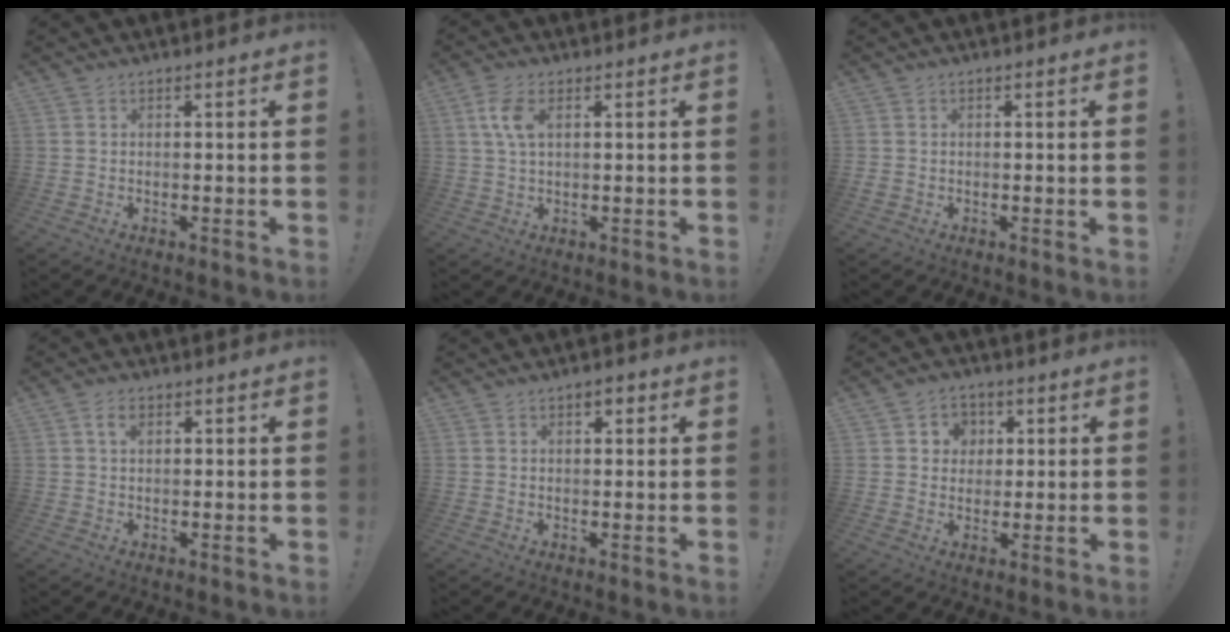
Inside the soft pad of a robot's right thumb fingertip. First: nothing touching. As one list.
[{"total": 6.3, "force": [1.9, 3.5, 5.0], "torque": [-0.109, 0.001, 0.032]}, {"total": 0.9, "force": [-0.3, 0.7, 0.4], "torque": [-0.010, 0.004, -0.005]}, {"total": 2.8, "force": [1.2, 1.7, 1.9], "torque": [-0.032, 0.002, 0.020]}, {"total": 2.0, "force": [1.0, 1.1, 1.4], "torque": [-0.019, 0.001, 0.014]}, {"total": 6.0, "force": [1.3, 5.7, 1.4], "torque": [-0.014, -0.008, 0.025]}]